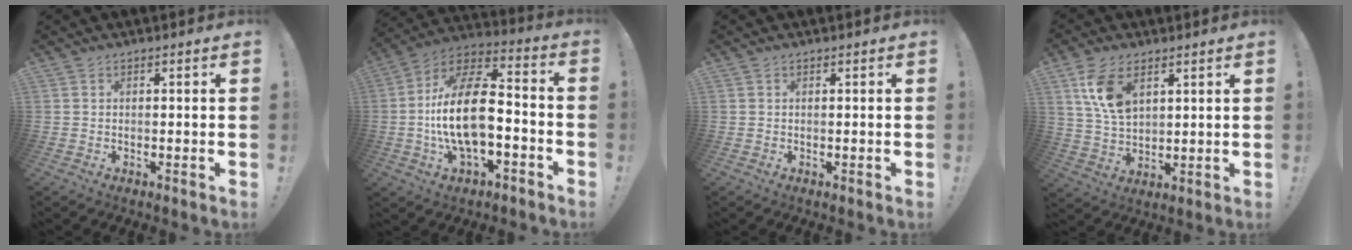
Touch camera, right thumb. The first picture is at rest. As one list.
[{"total": 19.8, "force": [-3.0, 10.2, 16.7], "torque": [-0.309, 0.019, -0.049]}, {"total": 0.0}, {"total": 10.5, "force": [5.2, 6.0, 6.9], "torque": [-0.137, -0.013, 0.096]}]